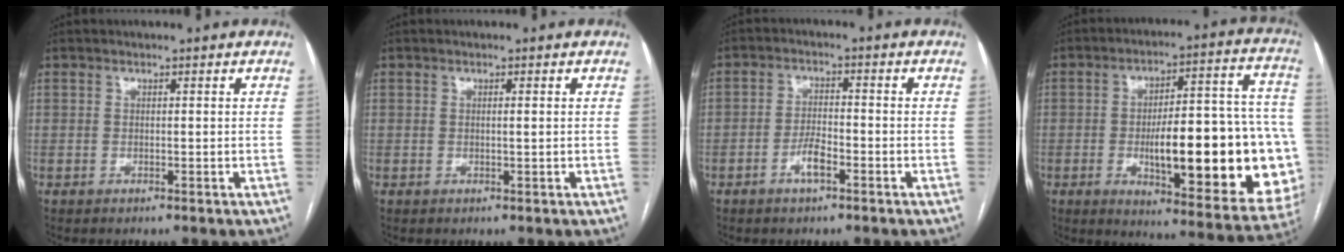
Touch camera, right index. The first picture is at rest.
{"total": 0.5, "force": [0.0, -0.1, 0.5], "torque": [-0.008, 0.001, 0.000]}
{"total": 3.8, "force": [-2.2, 1.1, 3.0], "torque": [-0.057, 0.005, -0.042]}
{"total": 27.2, "force": [-5.1, 6.3, 25.9], "torque": [-0.282, 0.018, -0.055]}